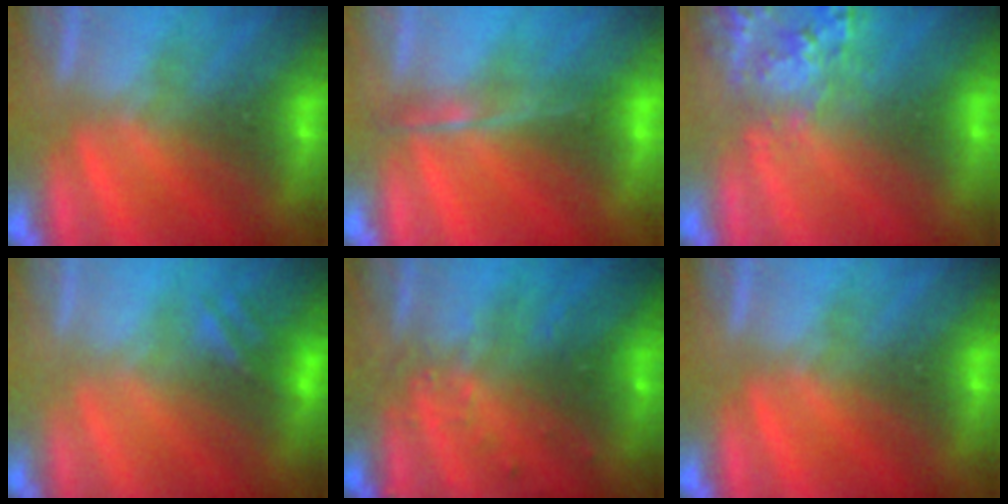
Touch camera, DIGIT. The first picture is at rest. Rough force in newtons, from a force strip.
{"total": 4.6}
{"total": 2.6}
{"total": 2.6}
{"total": 3.3}
{"total": 0.0}